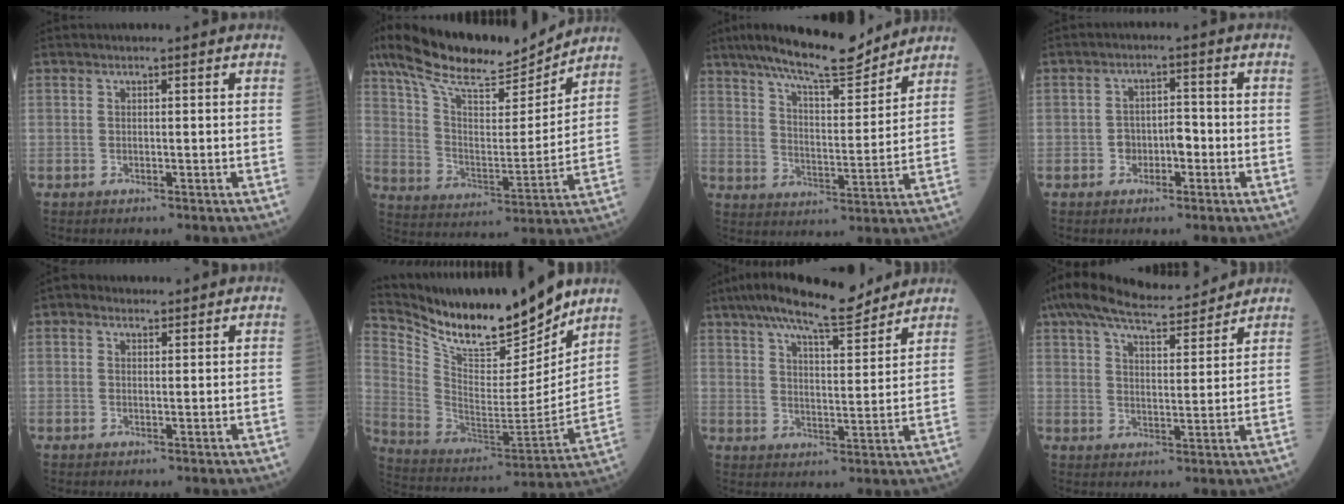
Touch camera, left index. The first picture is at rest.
{"total": 19.1, "force": [16.0, 3.8, 9.7], "torque": [-0.175, 0.013, 0.271]}
{"total": 14.1, "force": [12.2, 2.0, 6.7], "torque": [-0.116, 0.000, 0.196]}
{"total": 3.3, "force": [-1.2, 2.1, 2.3], "torque": [-0.035, 0.016, -0.021]}
{"total": 1.6, "force": [1.1, 1.0, 0.5], "torque": [-0.014, 0.015, 0.016]}
{"total": 21.5, "force": [18.3, 4.3, 10.4], "torque": [-0.196, -0.025, 0.314]}
{"total": 13.7, "force": [11.6, 2.2, 7.0], "torque": [-0.119, 0.016, 0.180]}
{"total": 13.8, "force": [12.4, 2.0, 5.7], "torque": [-0.110, 0.026, 0.197]}